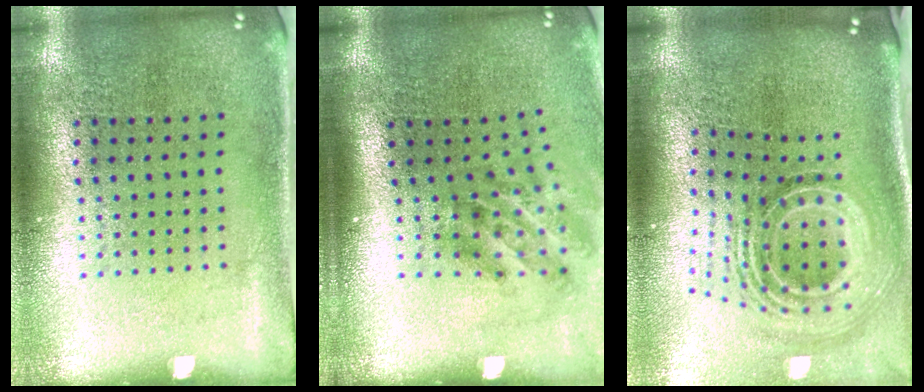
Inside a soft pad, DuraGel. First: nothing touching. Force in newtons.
{"total": 1.9, "press": 1.2, "slide": 1.5}
{"total": 2.3, "press": 1.5, "slide": 1.7}